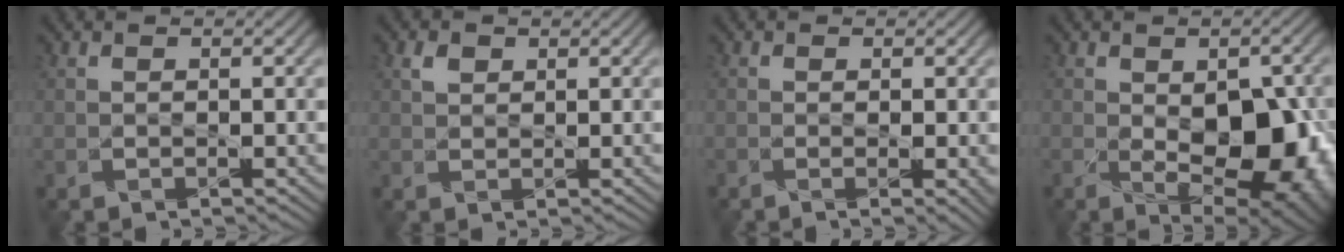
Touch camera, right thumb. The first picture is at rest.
{"total": 1.6, "force": [1.0, 1.0, 0.8], "torque": [-0.016, 0.003, 0.016]}
{"total": 1.2, "force": [-0.3, -0.1, 1.2], "torque": [-0.015, 0.000, -0.006]}
{"total": 12.2, "force": [-2.0, 6.7, 10.0], "torque": [-0.135, -0.029, -0.015]}